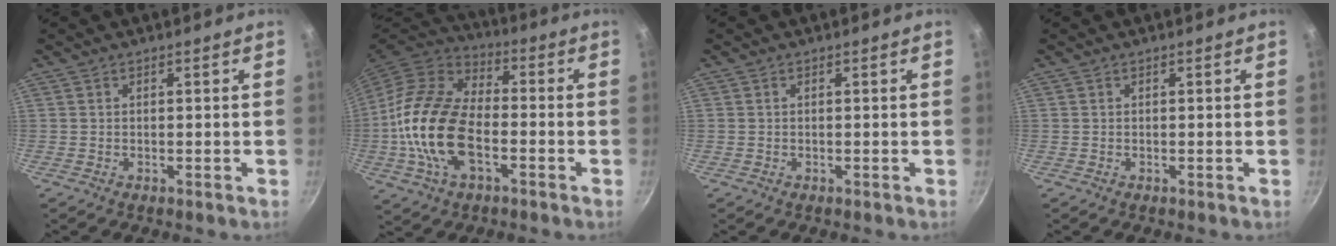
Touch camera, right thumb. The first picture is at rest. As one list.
[{"total": 20.1, "force": [-4.4, 11.4, 15.9], "torque": [-0.316, 0.023, -0.085]}, {"total": 0.0}, {"total": 0.0}]